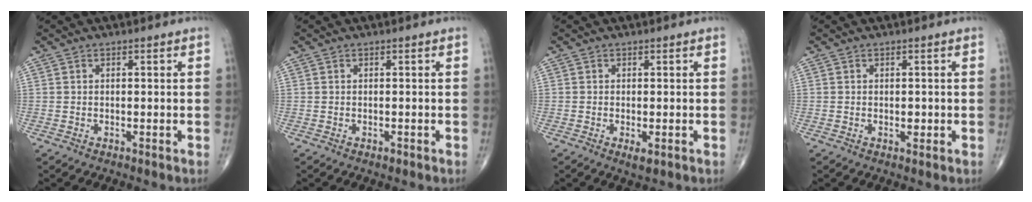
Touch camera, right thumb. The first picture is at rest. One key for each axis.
{"total": 0.5, "fx": -0.3, "fy": 0.3, "fz": 0.3, "tx": -0.001, "ty": 0.000, "tz": -0.006}
{"total": 1.8, "fx": -0.6, "fy": 0.6, "fz": 1.6, "tx": -0.025, "ty": -0.004, "tz": -0.009}
{"total": 1.2, "fx": -0.2, "fy": 0.7, "fz": 0.9, "tx": -0.005, "ty": 0.000, "tz": -0.003}